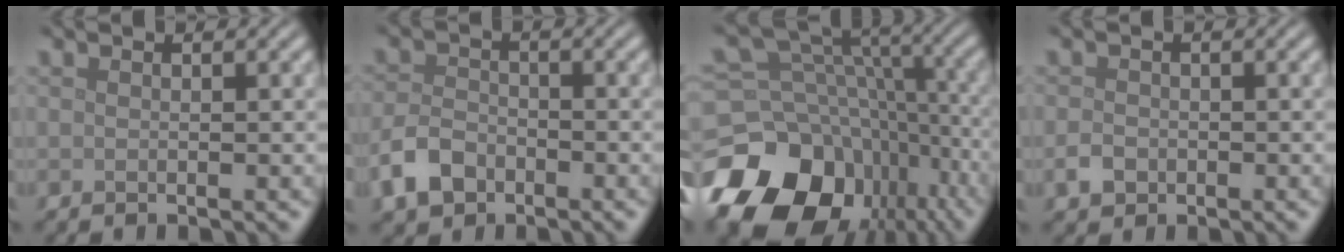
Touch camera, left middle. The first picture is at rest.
{"total": 3.6, "force": [-2.1, 2.3, 1.7], "torque": [-0.033, -0.001, -0.050]}
{"total": 19.4, "force": [-9.1, 14.9, 8.4], "torque": [-0.177, -0.031, -0.122]}
{"total": 1.4, "force": [-0.6, 1.1, 0.6], "torque": [-0.010, -0.002, -0.015]}